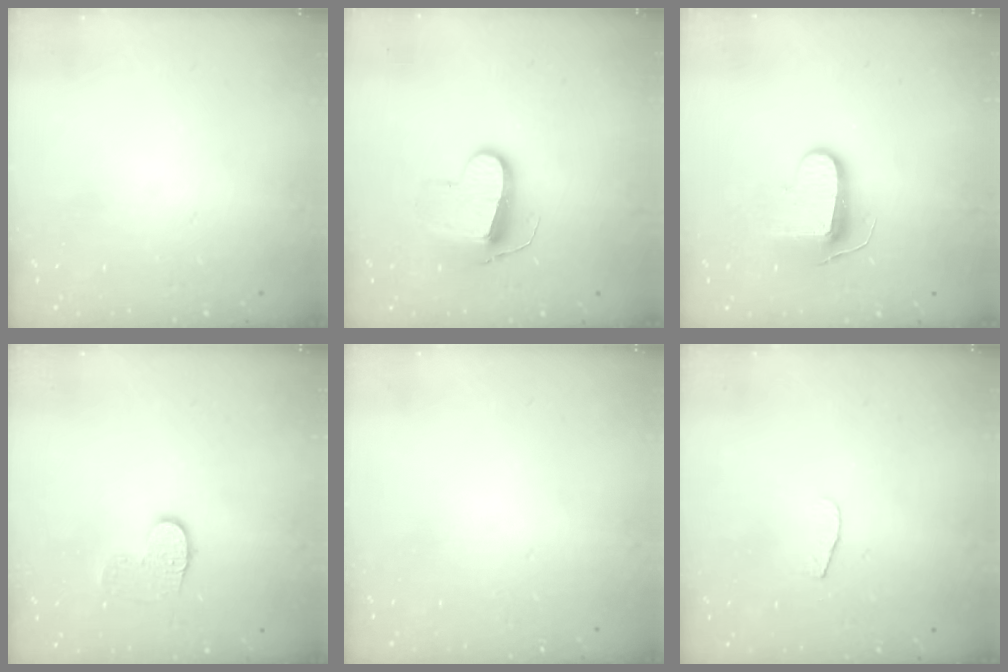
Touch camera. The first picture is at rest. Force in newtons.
{"total": 10.6, "press": 10.6, "slide": 0.9}
{"total": 8.9, "press": 8.9, "slide": 0.8}
{"total": 8.2, "press": 8.2, "slide": 0.3}
{"total": 0.0}
{"total": 4.2, "press": 4.1, "slide": 0.4}